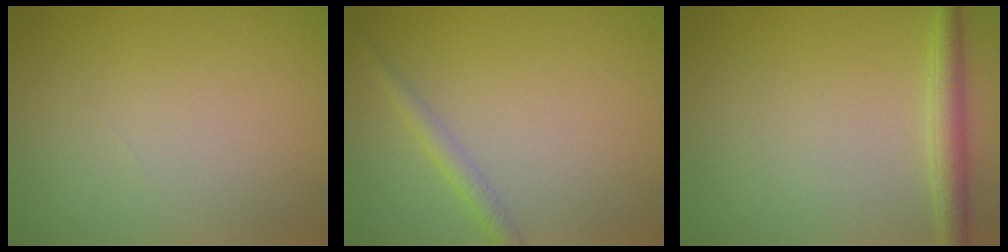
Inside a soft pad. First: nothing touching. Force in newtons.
{"total": 1.5, "press": 1.5, "slide": 0.0}
{"total": 2.4, "press": 2.4, "slide": 0.1}